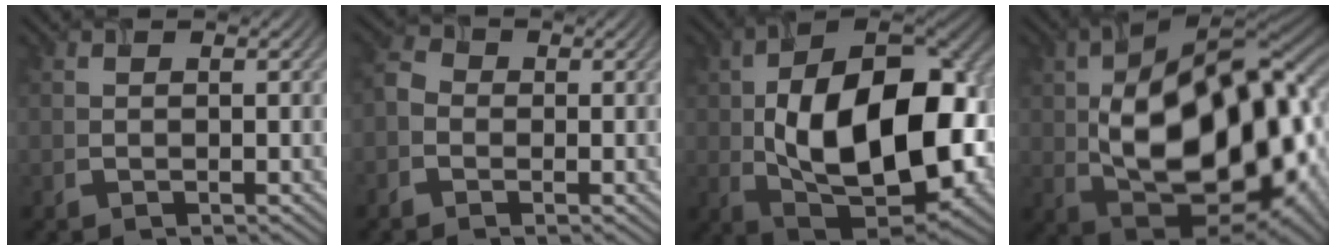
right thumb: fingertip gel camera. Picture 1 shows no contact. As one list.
[{"total": 2.6, "force": [-1.0, 2.0, 1.2], "torque": [-0.029, 0.005, -0.031]}, {"total": 18.9, "force": [-0.9, 10.5, 15.7], "torque": [-0.255, 0.005, -0.020]}, {"total": 21.9, "force": [-0.1, 13.1, 17.5], "torque": [-0.298, -0.030, 0.013]}]